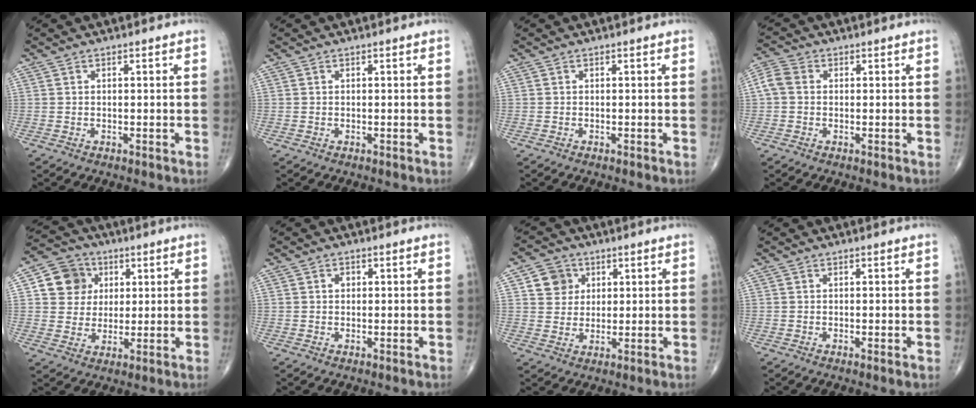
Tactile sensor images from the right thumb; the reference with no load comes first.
{"total": 0.0}
{"total": 0.0}
{"total": 4.2, "force": [0.2, 3.4, 2.6], "torque": [-0.058, 0.015, -0.003]}
{"total": 9.2, "force": [2.6, 8.2, 3.0], "torque": [-0.021, -0.003, 0.040]}
{"total": 1.0, "force": [0.2, 0.9, 0.5], "torque": [-0.001, 0.003, 0.001]}
{"total": 5.9, "force": [2.0, 5.3, 1.7], "torque": [0.000, -0.004, 0.034]}
{"total": 0.6, "force": [-0.1, 0.0, 0.6], "torque": [-0.012, -0.002, -0.002]}